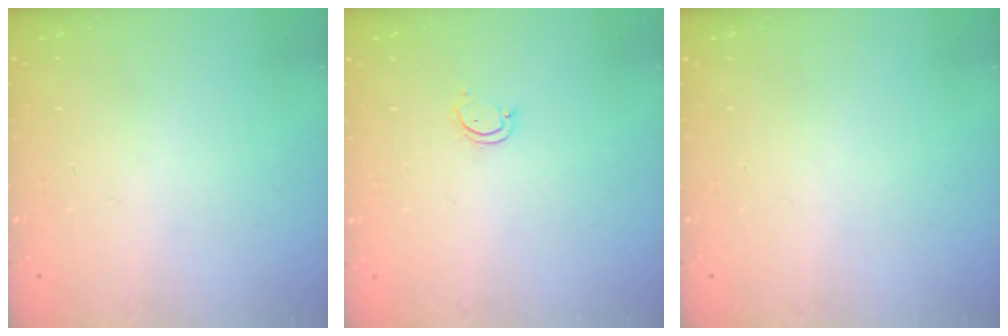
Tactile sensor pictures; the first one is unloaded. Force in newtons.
{"total": 3.2, "press": 3.2, "slide": 0.2}
{"total": 0.0}